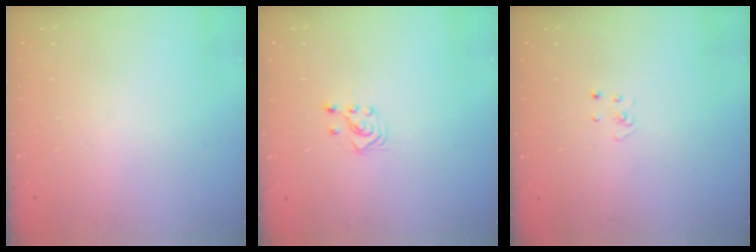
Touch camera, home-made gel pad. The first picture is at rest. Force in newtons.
{"total": 2.9, "press": 2.7, "slide": 1.0}
{"total": 2.3, "press": 2.3, "slide": 0.2}